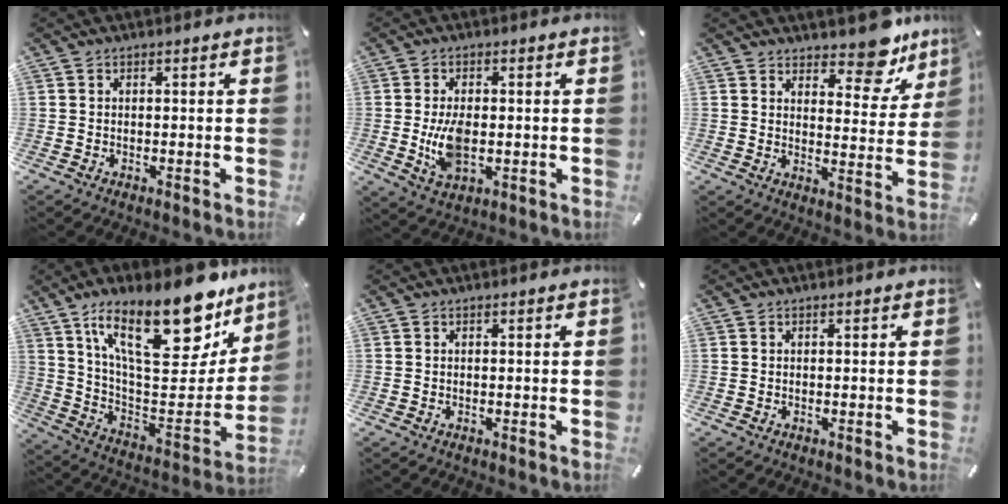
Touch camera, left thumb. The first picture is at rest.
{"total": 7.9, "force": [-0.2, 4.5, 6.5], "torque": [-0.132, -0.008, -0.010]}
{"total": 10.9, "force": [8.8, 4.7, 4.4], "torque": [-0.031, -0.077, 0.151]}
{"total": 26.4, "force": [17.1, 10.6, 17.1], "torque": [-0.255, -0.113, 0.287]}
{"total": 0.0}
{"total": 0.0}